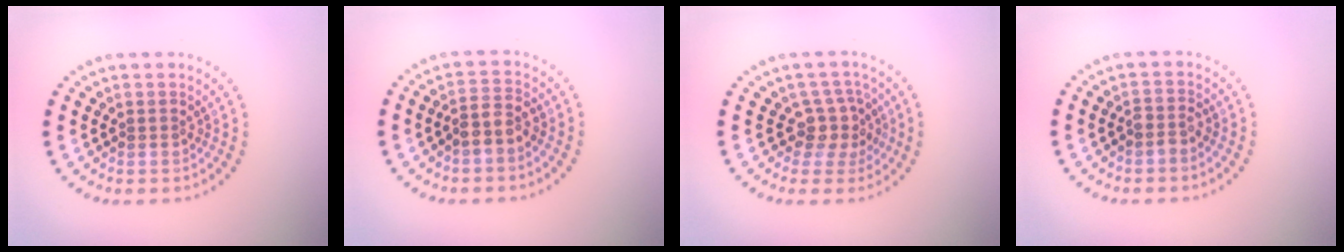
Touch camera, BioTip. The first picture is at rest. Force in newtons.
{"total": 2.1, "press": 1.8, "slide": 1.0}
{"total": 2.9, "press": 2.4, "slide": 1.7}
{"total": 1.4, "press": 1.2, "slide": 0.7}